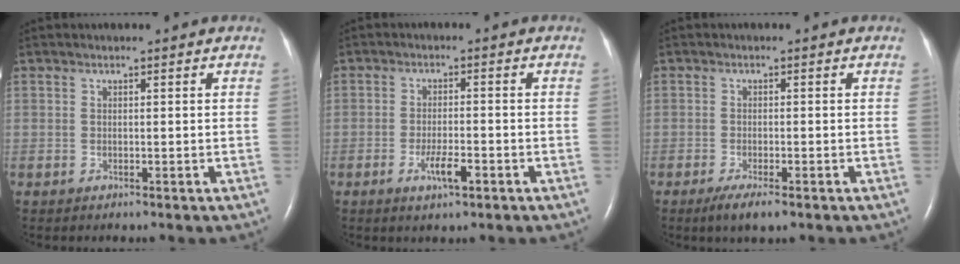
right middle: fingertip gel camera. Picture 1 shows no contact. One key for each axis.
{"total": 3.9, "fx": -1.9, "fy": 0.8, "fz": 3.3, "tx": -0.064, "ty": -0.002, "tz": -0.033}
{"total": 3.7, "fx": -2.4, "fy": 0.7, "fz": 2.8, "tx": -0.052, "ty": -0.009, "tz": -0.039}